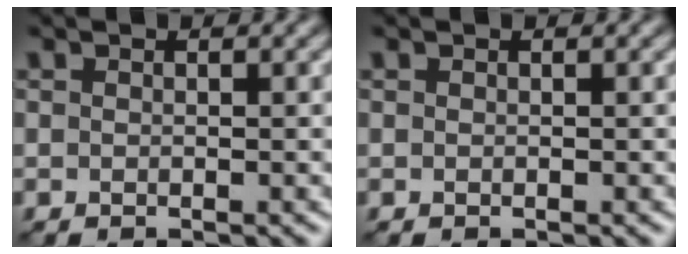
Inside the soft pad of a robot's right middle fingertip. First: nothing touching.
{"total": 0.0}